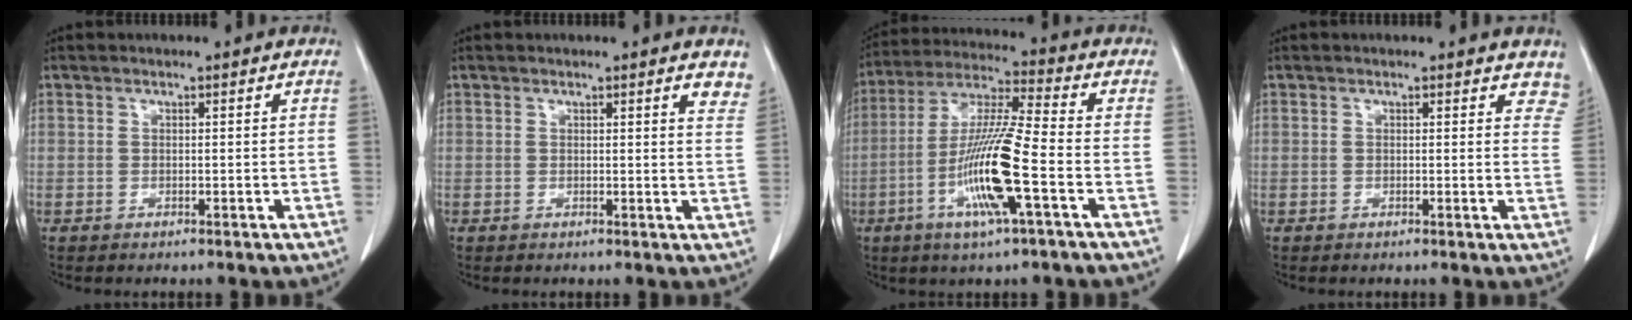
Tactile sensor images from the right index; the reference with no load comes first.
{"total": 3.6, "force": [3.1, 0.7, 1.7], "torque": [-0.014, -0.013, 0.017]}
{"total": 13.8, "force": [-4.4, 0.1, 13.1], "torque": [-0.265, -0.009, -0.090]}
{"total": 4.9, "force": [4.4, 2.0, 1.0], "torque": [0.018, -0.010, 0.021]}